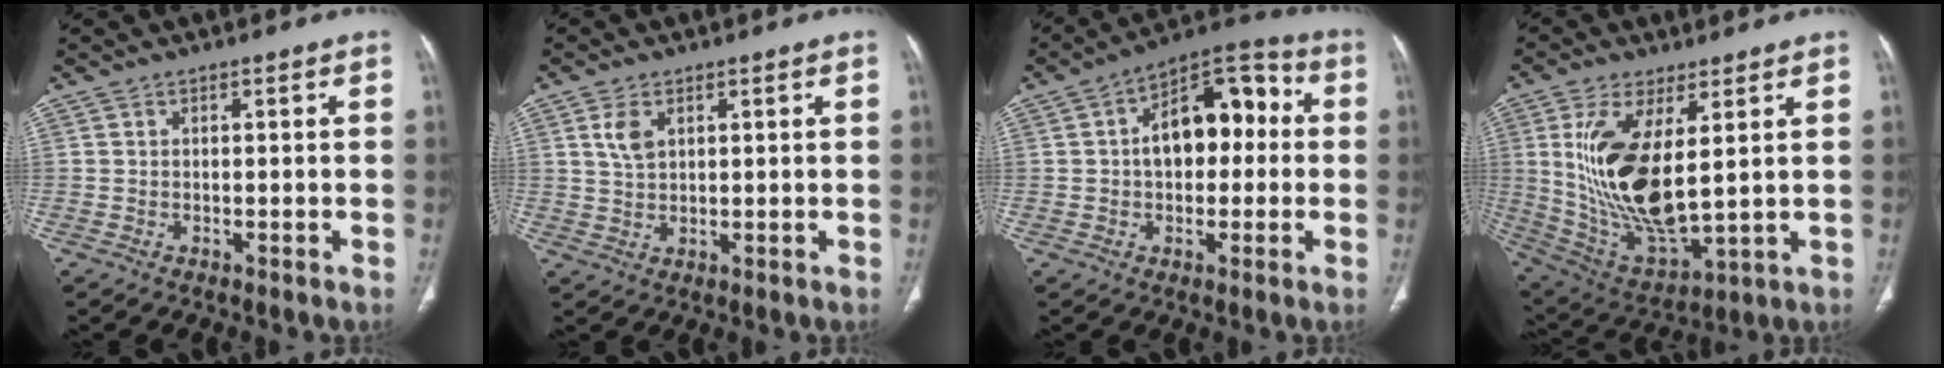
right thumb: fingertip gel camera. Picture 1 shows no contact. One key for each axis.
{"total": 4.0, "fx": 1.7, "fy": 2.4, "fz": 2.8, "tx": -0.052, "ty": -0.004, "tz": 0.039}
{"total": 14.6, "fx": 1.1, "fy": 8.9, "fz": 11.6, "tx": -0.137, "ty": 0.044, "tz": 0.007}
{"total": 18.2, "fx": 3.5, "fy": 7.6, "fz": 16.2, "tx": -0.317, "ty": -0.027, "tz": 0.085}